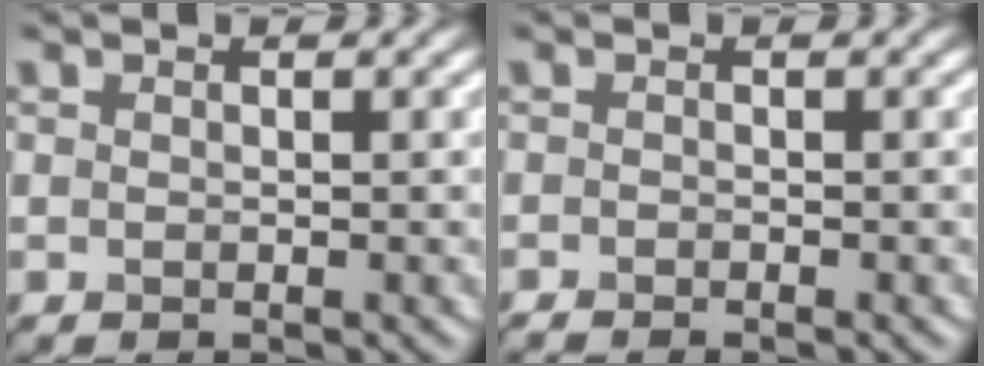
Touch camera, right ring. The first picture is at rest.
{"total": 1.0, "force": [-0.9, 0.0, 0.3], "torque": [-0.009, -0.002, -0.019]}